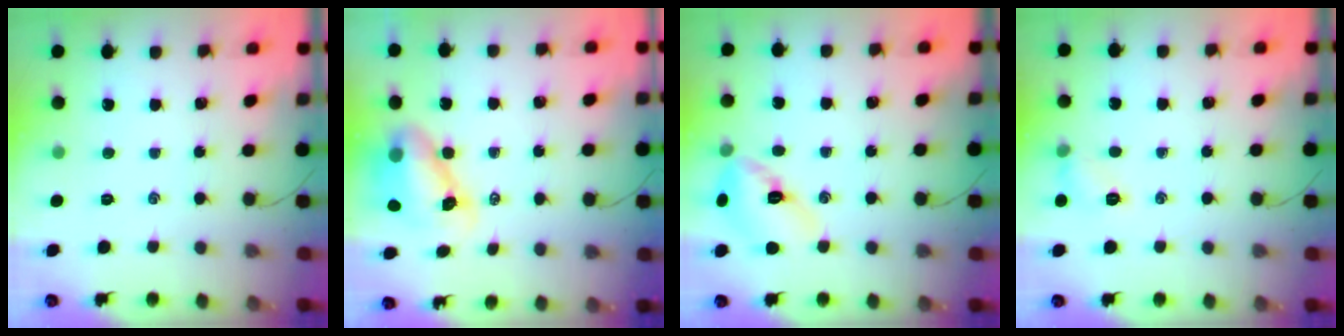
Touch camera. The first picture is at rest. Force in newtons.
{"total": 8.6, "press": 8.4, "slide": 1.9}
{"total": 12.3, "press": 12.2, "slide": 1.6}
{"total": 6.9, "press": 6.8, "slide": 0.8}